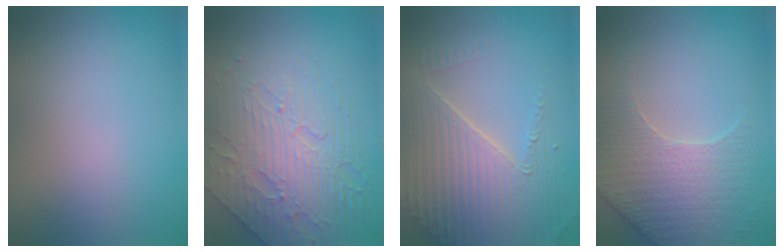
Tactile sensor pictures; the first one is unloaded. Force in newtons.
{"total": 6.3, "press": 5.1, "slide": 3.7}
{"total": 7.8, "press": 5.4, "slide": 5.6}
{"total": 4.4, "press": 4.3, "slide": 1.1}